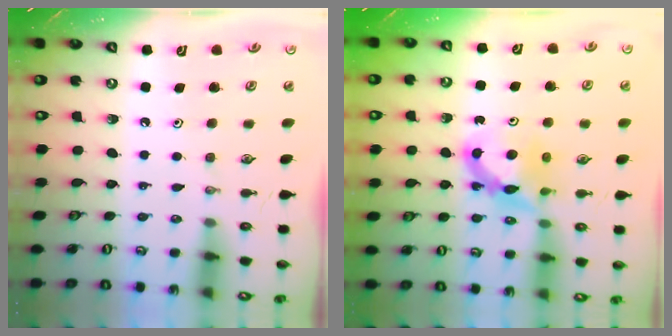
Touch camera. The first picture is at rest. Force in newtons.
{"total": 7.1, "press": 7.0, "slide": 0.7}